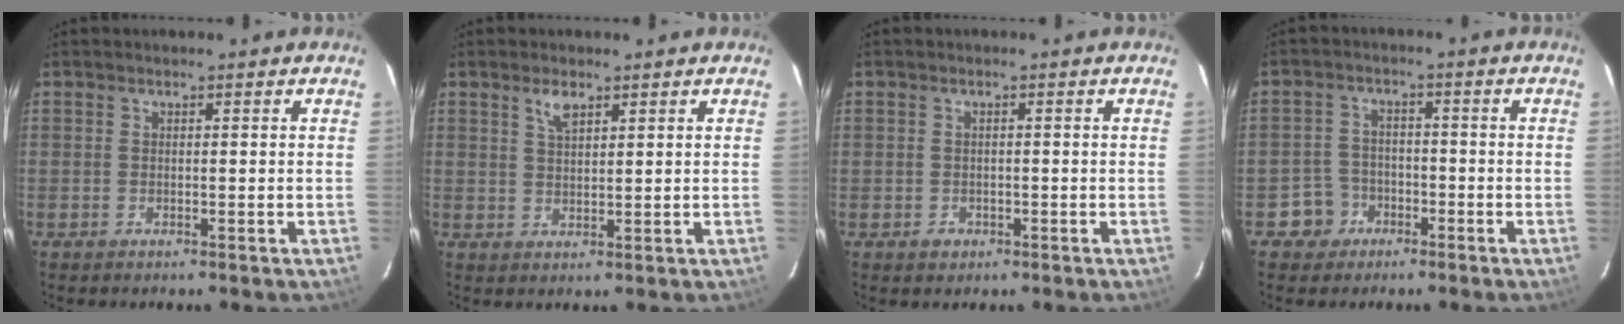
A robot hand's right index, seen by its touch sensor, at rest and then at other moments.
{"total": 3.0, "force": [1.9, 1.2, 2.0], "torque": [-0.037, 0.003, 0.038]}
{"total": 2.2, "force": [-0.7, 2.0, 0.4], "torque": [-0.007, 0.002, -0.007]}
{"total": 5.1, "force": [-2.7, 4.3, 0.1], "torque": [-0.009, 0.021, -0.047]}